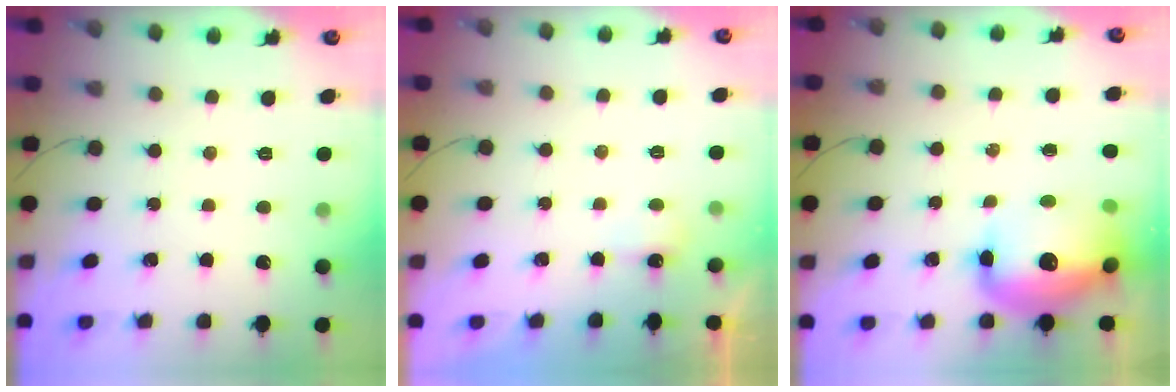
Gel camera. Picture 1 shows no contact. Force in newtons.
{"total": 2.3, "press": 2.2, "slide": 0.6}
{"total": 17.1, "press": 16.6, "slide": 4.1}